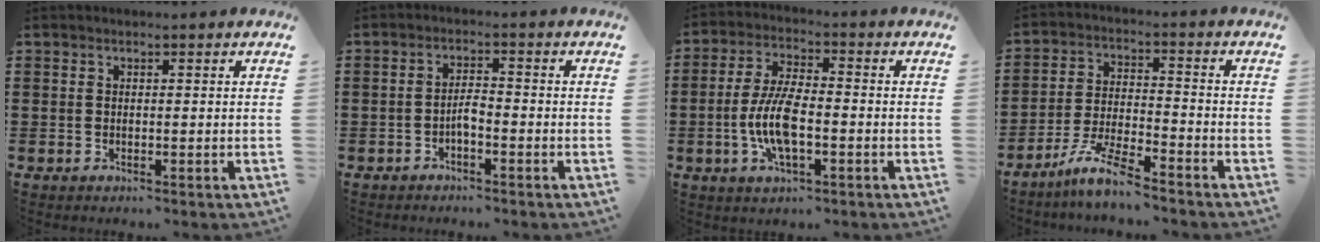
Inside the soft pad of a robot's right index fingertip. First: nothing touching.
{"total": 2.3, "force": [-1.3, 0.5, 1.8], "torque": [-0.043, 0.002, -0.029]}
{"total": 8.5, "force": [-2.0, 3.0, 7.7], "torque": [-0.178, -0.010, -0.045]}
{"total": 7.2, "force": [-6.2, 0.1, 3.7], "torque": [-0.087, -0.008, -0.122]}